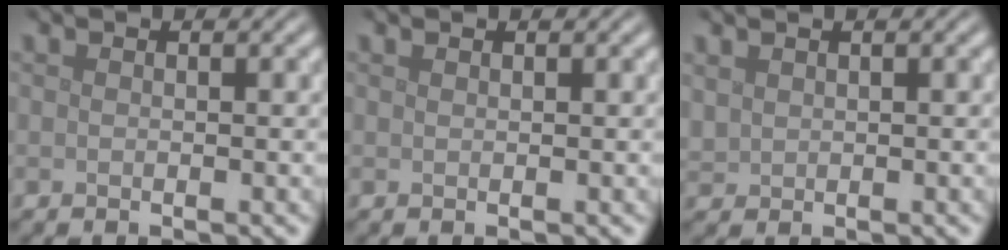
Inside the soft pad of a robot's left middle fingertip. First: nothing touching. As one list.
[{"total": 0.0}, {"total": 0.9, "force": [0.7, 0.6, 0.1], "torque": [-0.007, 0.000, 0.019]}]